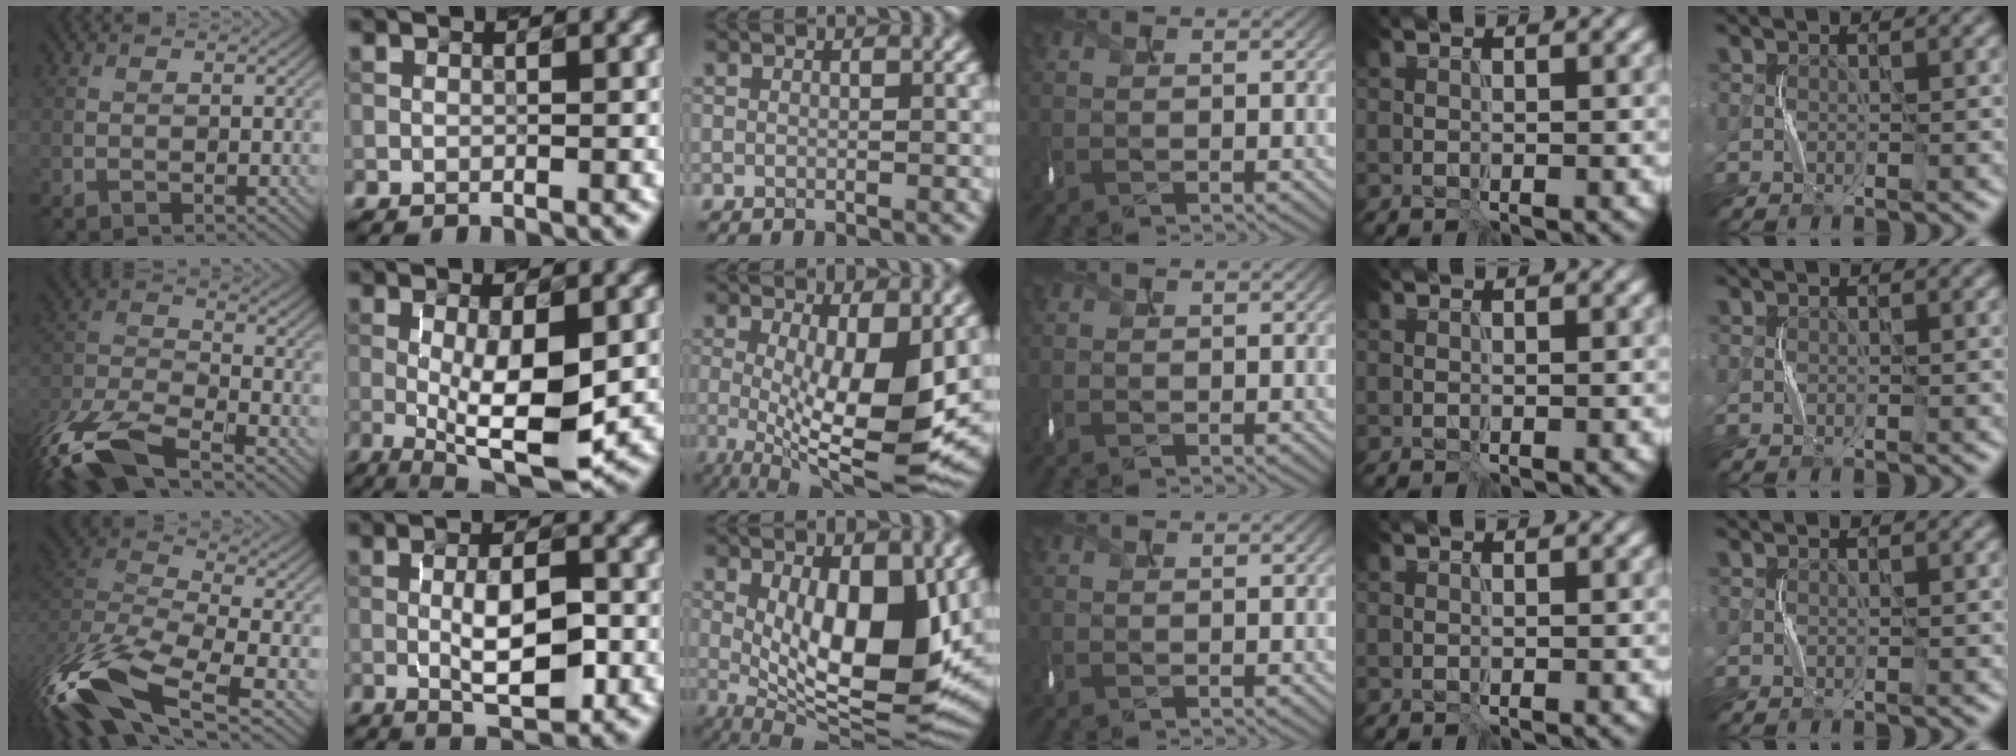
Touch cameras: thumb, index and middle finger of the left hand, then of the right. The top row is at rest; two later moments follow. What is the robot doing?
{"motion": "shake", "object": "box of matches"}